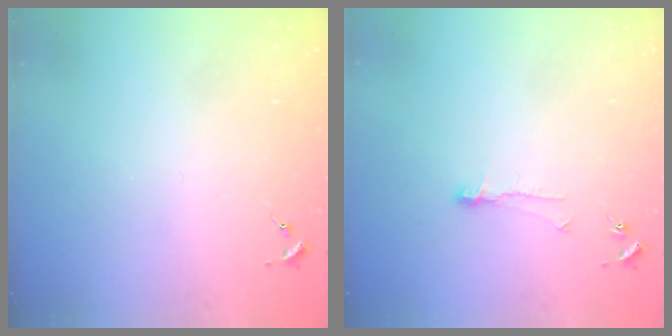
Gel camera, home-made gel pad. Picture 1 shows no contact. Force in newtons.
{"total": 6.8, "press": 6.7, "slide": 0.4}